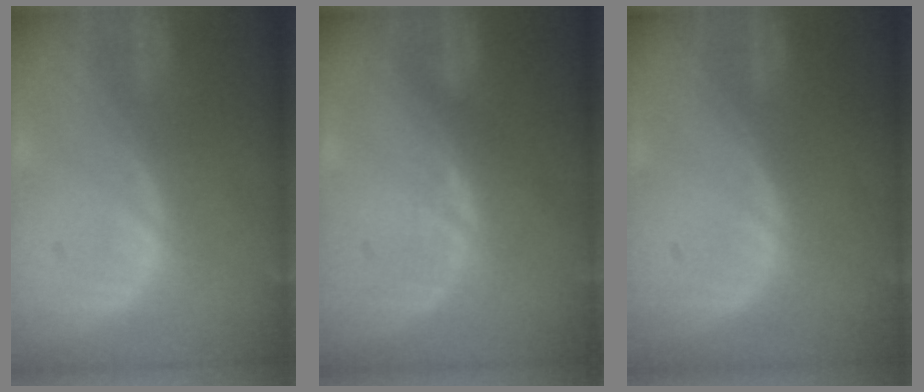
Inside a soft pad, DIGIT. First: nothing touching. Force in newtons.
{"total": 0.5, "press": 0.5, "slide": 0.1}
{"total": 0.0}